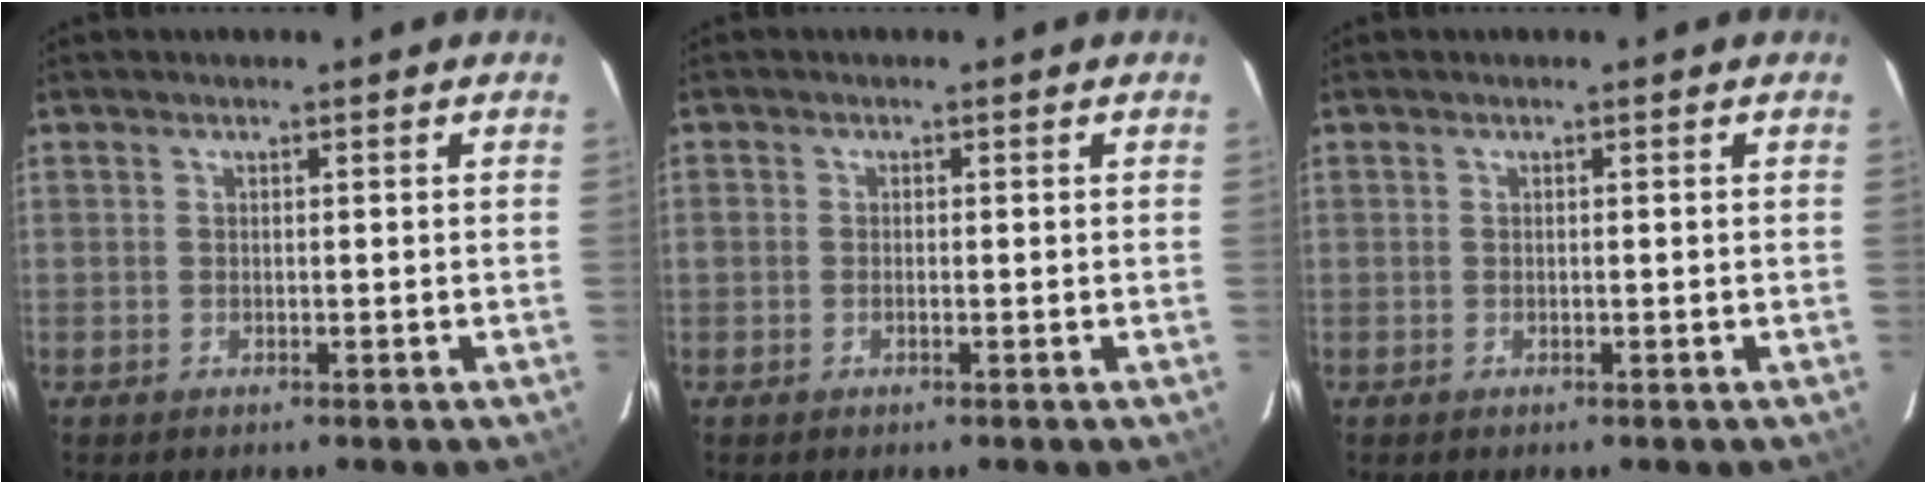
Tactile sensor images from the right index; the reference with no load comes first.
{"total": 1.2, "force": [-0.3, 0.8, 0.8], "torque": [-0.020, 0.003, -0.004]}
{"total": 0.0}